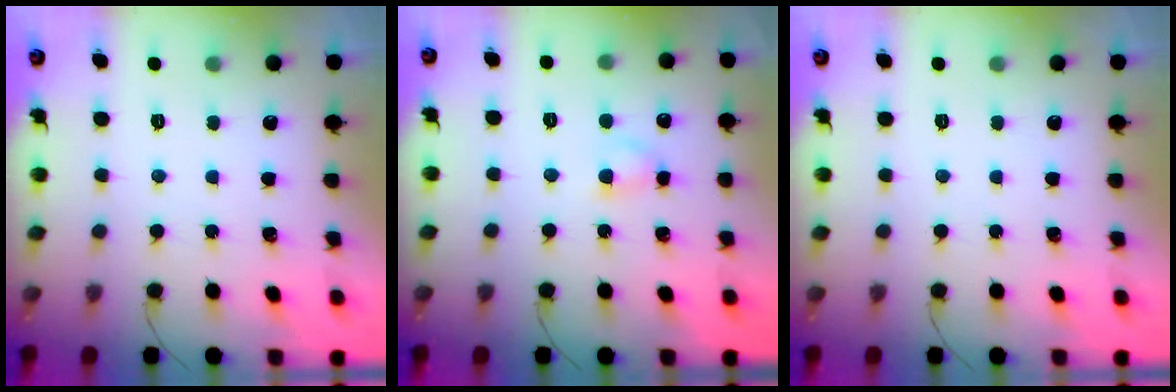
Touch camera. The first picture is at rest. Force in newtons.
{"total": 3.1, "press": 2.8, "slide": 1.3}
{"total": 0.0}